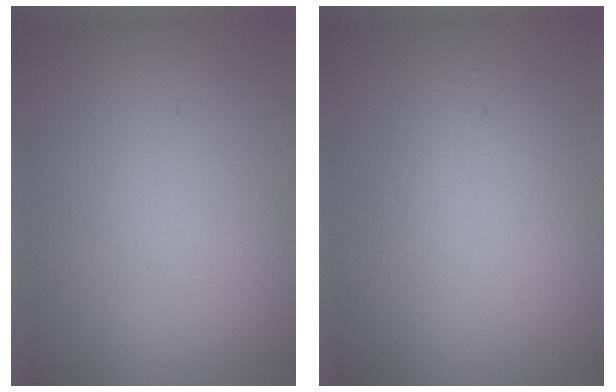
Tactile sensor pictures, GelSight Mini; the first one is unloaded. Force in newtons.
{"total": 2.6, "press": 2.6, "slide": 0.1}